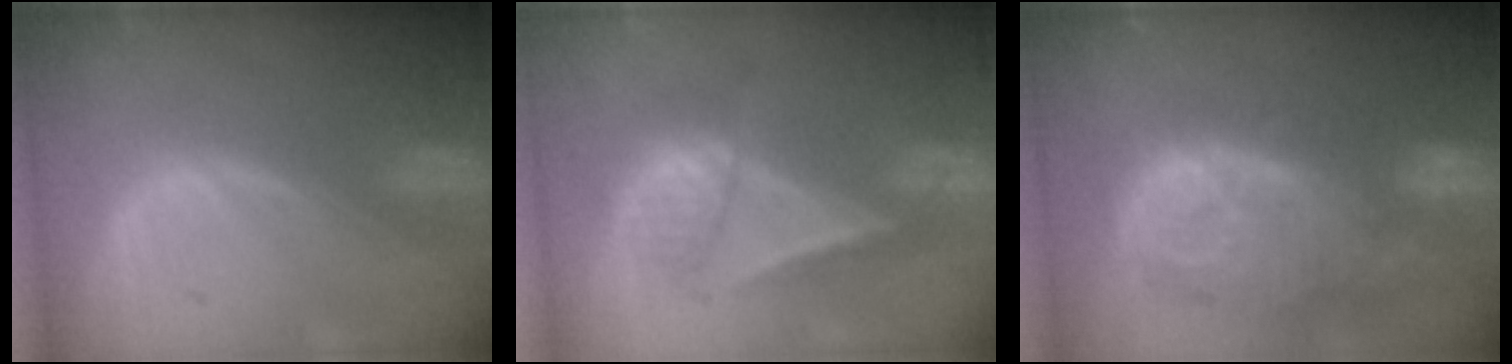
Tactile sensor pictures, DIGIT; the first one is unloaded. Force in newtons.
{"total": 6.7, "press": 6.1, "slide": 2.9}
{"total": 13.4, "press": 11.6, "slide": 6.6}